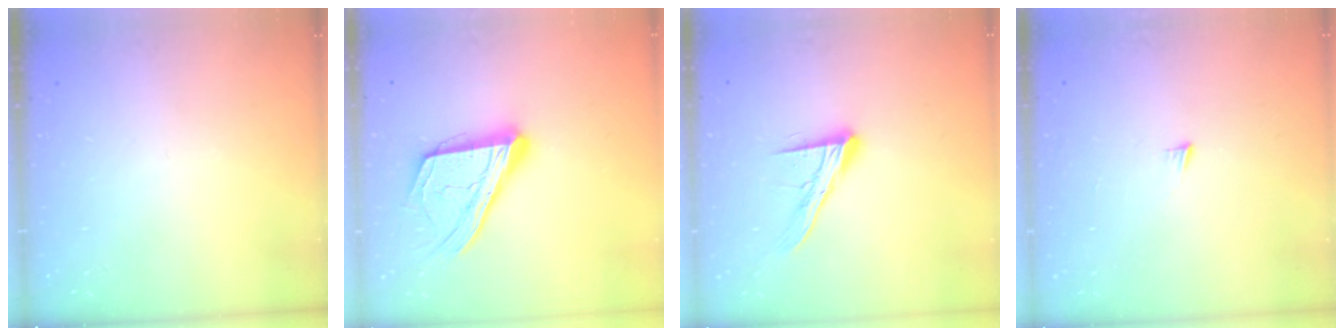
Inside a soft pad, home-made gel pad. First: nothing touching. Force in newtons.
{"total": 18.8, "press": 18.7, "slide": 2.4}
{"total": 13.4, "press": 13.3, "slide": 1.1}
{"total": 5.2, "press": 5.2, "slide": 0.3}